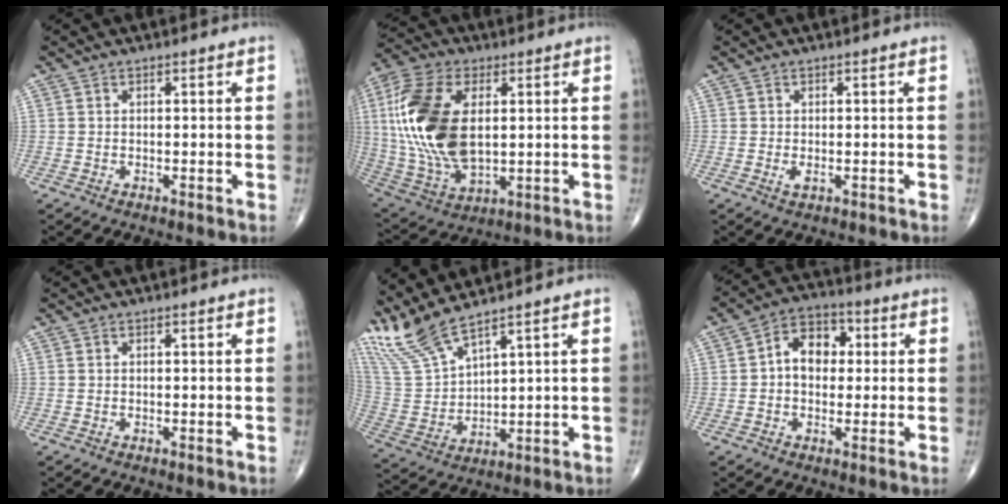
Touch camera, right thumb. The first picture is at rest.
{"total": 21.3, "force": [2.9, 11.8, 17.5], "torque": [-0.374, -0.013, 0.057]}
{"total": 1.2, "force": [-0.3, 0.6, 1.0], "torque": [-0.016, -0.003, -0.005]}
{"total": 0.0}
{"total": 10.0, "force": [8.9, 1.0, 4.4], "torque": [-0.110, -0.041, 0.204]}
{"total": 8.4, "force": [0.8, 6.1, 5.7], "torque": [-0.064, 0.022, 0.004]}